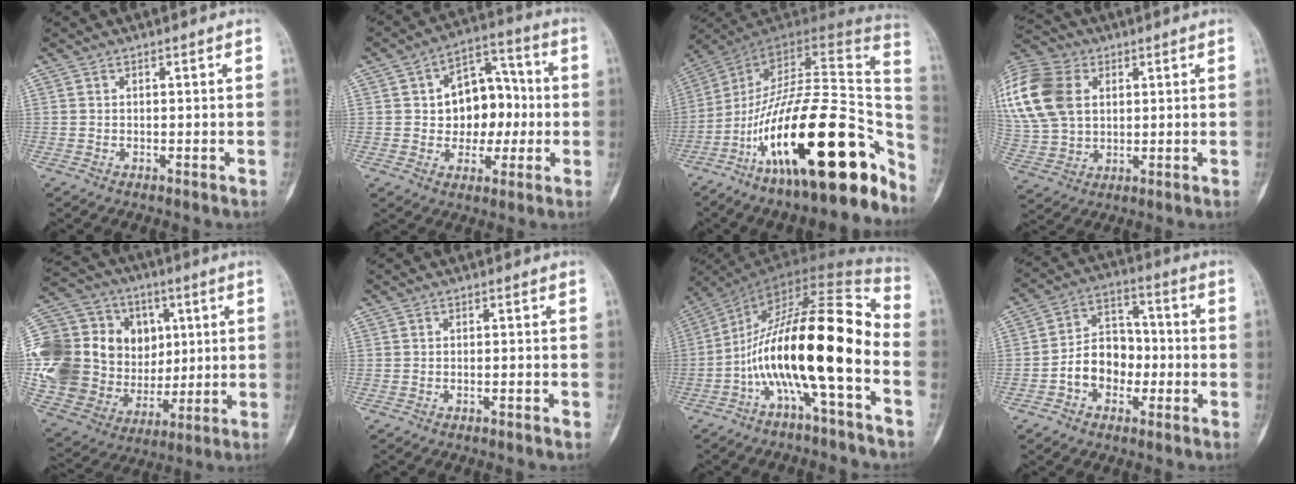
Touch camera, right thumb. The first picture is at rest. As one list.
[{"total": 13.2, "force": [0.2, 9.5, 9.2], "torque": [-0.079, 0.034, 0.003]}, {"total": 29.9, "force": [-15.0, 10.2, 23.8], "torque": [-0.291, 0.088, -0.241]}, {"total": 20.5, "force": [5.5, 14.8, 13.1], "torque": [-0.289, 0.015, 0.106]}, {"total": 30.5, "force": [3.3, 23.5, 19.2], "torque": [-0.384, 0.030, 0.074]}, {"total": 0.7, "force": [-0.5, 0.2, 0.5], "torque": [-0.009, 0.004, -0.007]}, {"total": 20.9, "force": [-6.3, 4.9, 19.3], "torque": [-0.344, 0.092, -0.102]}, {"total": 10.7, "force": [-2.8, 8.1, 6.4], "torque": [-0.072, 0.046, -0.057]}]